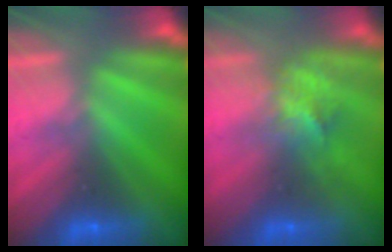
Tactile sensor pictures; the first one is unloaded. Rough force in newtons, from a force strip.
{"total": 2.7}